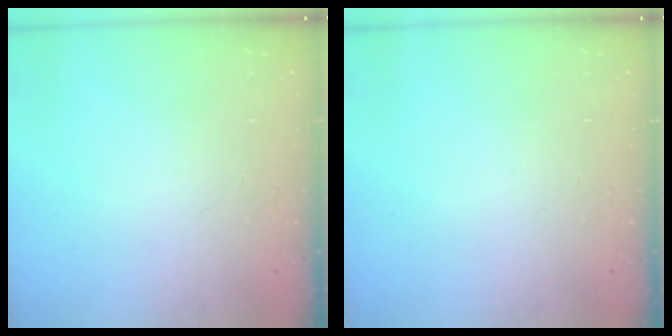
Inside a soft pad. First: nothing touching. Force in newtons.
{"total": 0.0}